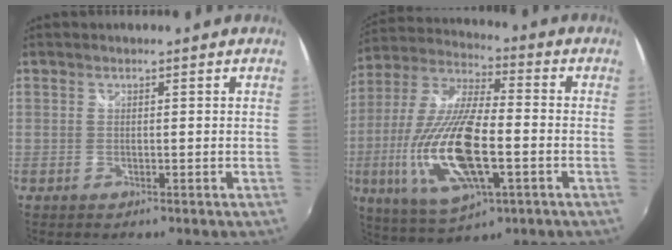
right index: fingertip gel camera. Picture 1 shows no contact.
{"total": 20.3, "force": [-5.2, 6.8, 18.4], "torque": [-0.381, -0.026, -0.091]}